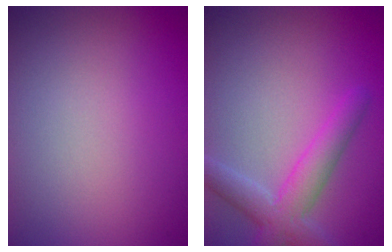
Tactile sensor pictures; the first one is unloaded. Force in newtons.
{"total": 4.1, "press": 4.1, "slide": 0.2}